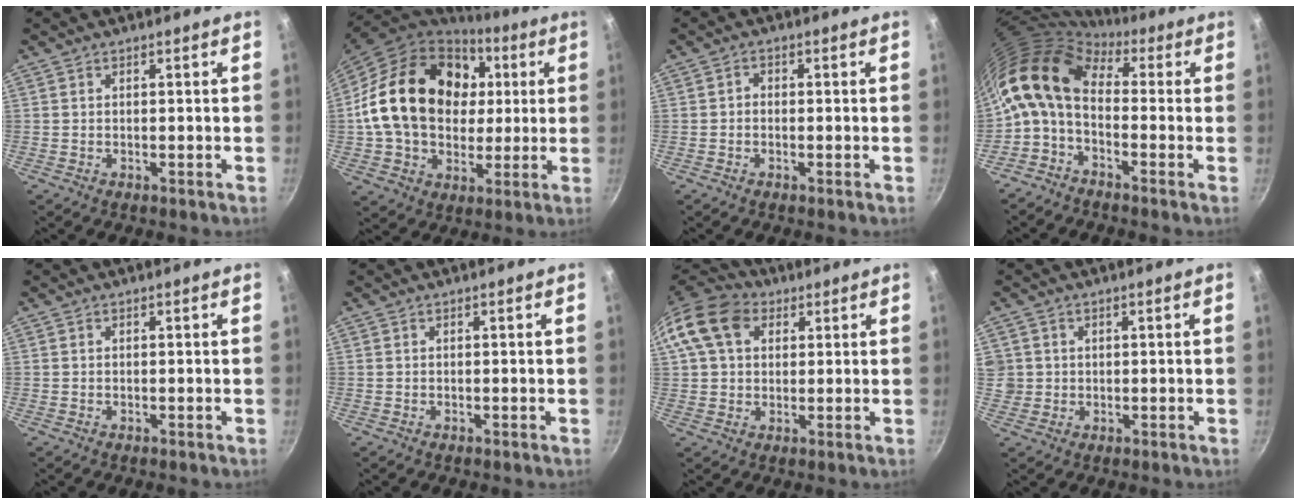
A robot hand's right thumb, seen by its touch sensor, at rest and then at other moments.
{"total": 24.6, "force": [4.1, 18.7, 15.5], "torque": [-0.245, 0.020, 0.075]}
{"total": 1.4, "force": [-0.4, 1.1, 0.7], "torque": [-0.012, 0.007, -0.010]}
{"total": 11.7, "force": [0.7, 7.1, 9.3], "torque": [-0.173, 0.023, -0.009]}
{"total": 0.0}
{"total": 0.0}
{"total": 13.1, "force": [4.2, 9.9, 7.6], "torque": [-0.130, 0.021, 0.061]}
{"total": 3.7, "force": [0.6, 3.6, 0.8], "torque": [0.006, 0.011, 0.013]}